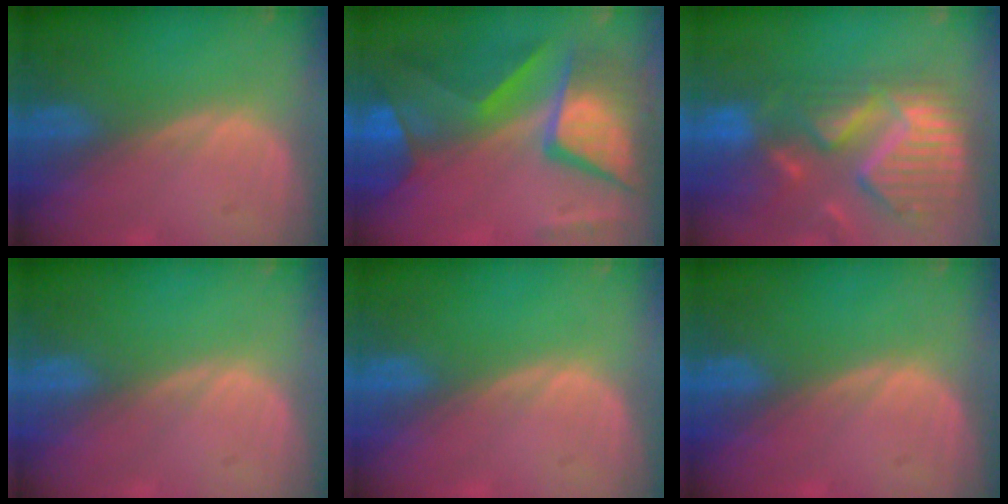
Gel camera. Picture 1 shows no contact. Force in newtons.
{"total": 11.9, "press": 11.8, "slide": 1.1}
{"total": 13.5, "press": 11.4, "slide": 7.2}
{"total": 0.0}
{"total": 0.0}
{"total": 0.0}